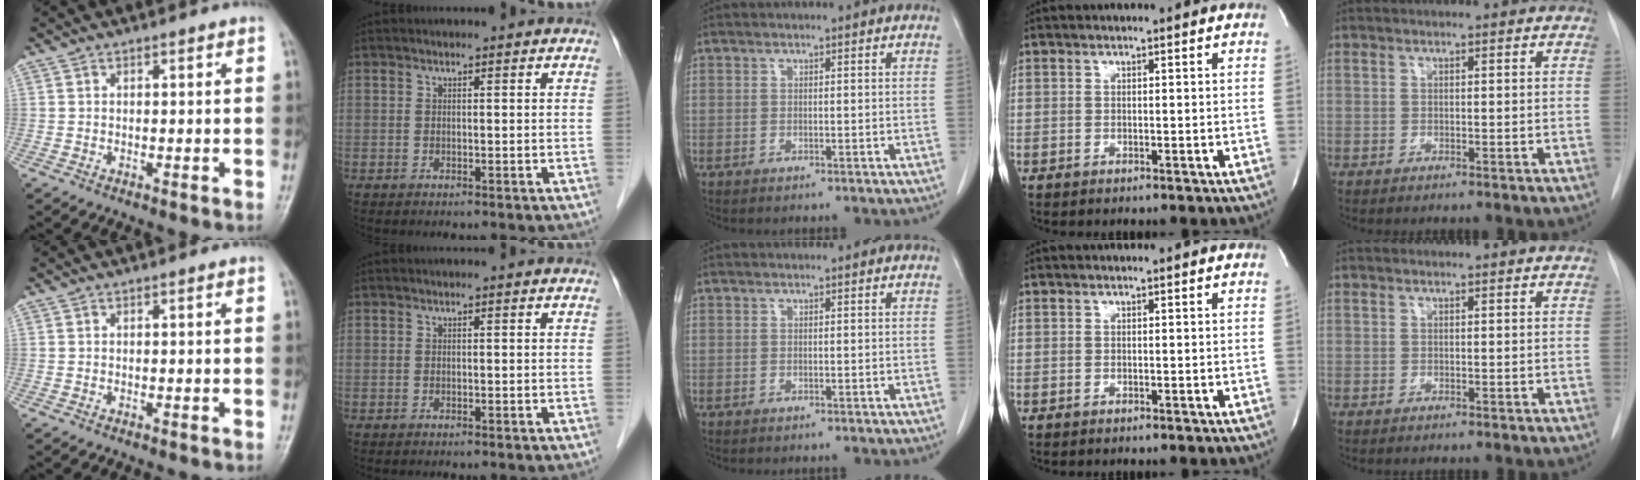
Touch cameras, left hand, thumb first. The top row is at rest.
{}